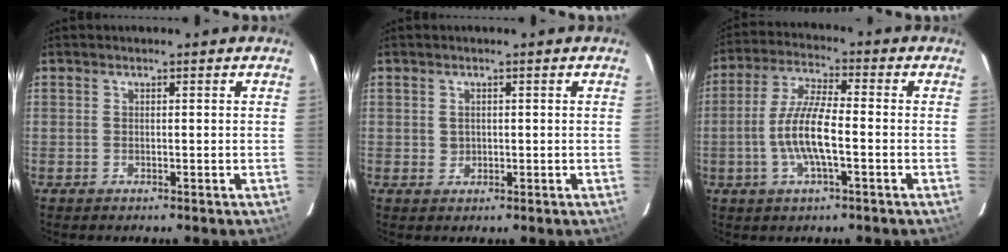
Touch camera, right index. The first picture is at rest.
{"total": 1.4, "force": [0.3, 1.3, 0.3], "torque": [0.000, 0.003, 0.005]}
{"total": 9.8, "force": [-2.4, 2.1, 9.2], "torque": [-0.189, 0.000, -0.048]}